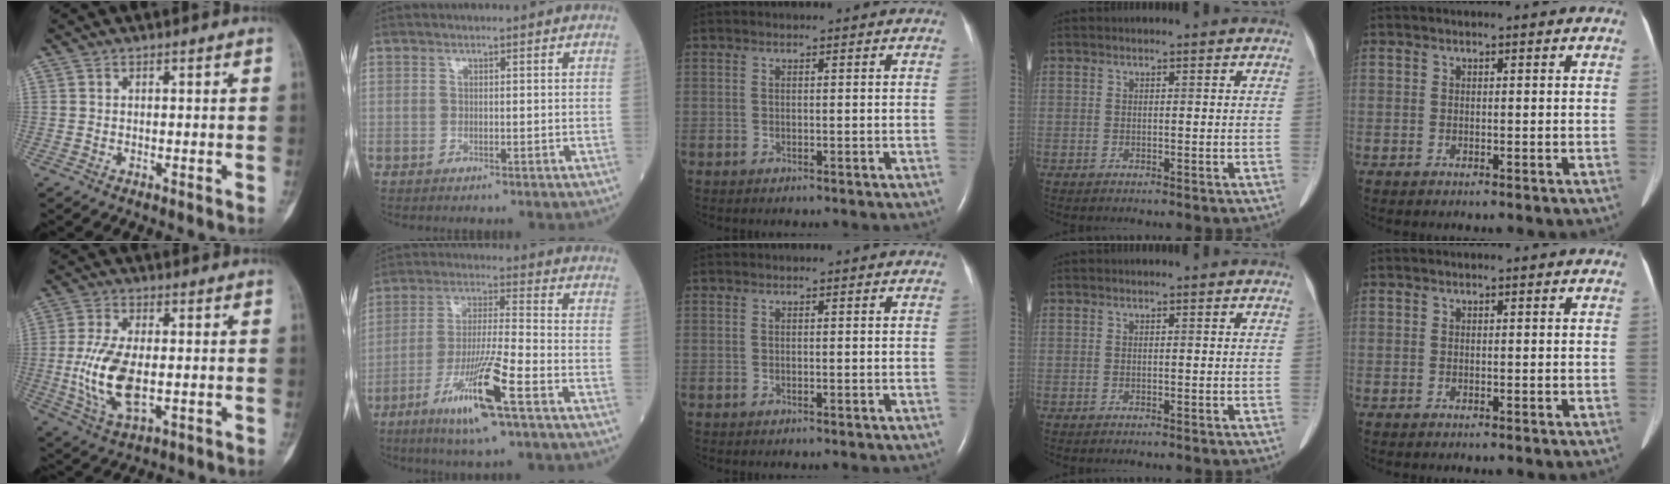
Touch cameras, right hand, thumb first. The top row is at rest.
{"thumb": {"total": 12.3, "force": [-1.2, 6.0, 10.6], "torque": [-0.218, -0.008, -0.018]}, "index": {"total": 12.9, "force": [-6.5, 0.3, 11.1], "torque": [-0.215, -0.023, -0.119]}}